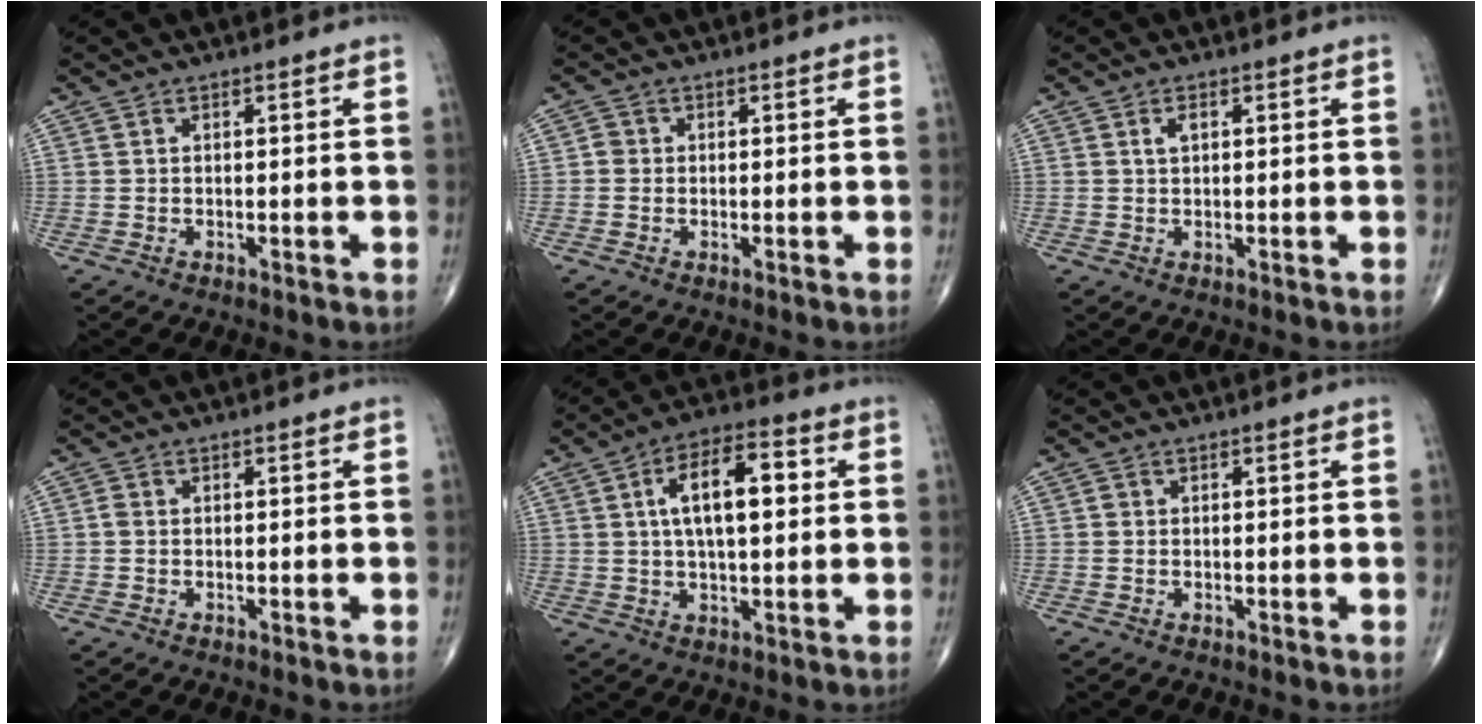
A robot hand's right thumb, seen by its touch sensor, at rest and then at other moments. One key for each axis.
{"total": 1.4, "fx": -0.1, "fy": 1.3, "fz": 0.5, "tx": 0.000, "ty": 0.004, "tz": -0.006}
{"total": 1.6, "fx": 0.5, "fy": 0.8, "fz": 1.2, "tx": -0.022, "ty": 0.002, "tz": 0.010}
{"total": 0.8, "fx": -0.1, "fy": 0.7, "fz": 0.5, "tx": -0.007, "ty": 0.001, "tz": -0.005}
{"total": 12.1, "fx": 2.3, "fy": 5.4, "fz": 10.6, "tx": -0.167, "ty": 0.015, "tz": 0.034}
{"total": 0.6, "fx": 0.0, "fy": 0.5, "fz": 0.2, "tx": 0.000, "ty": 0.002, "tz": -0.001}